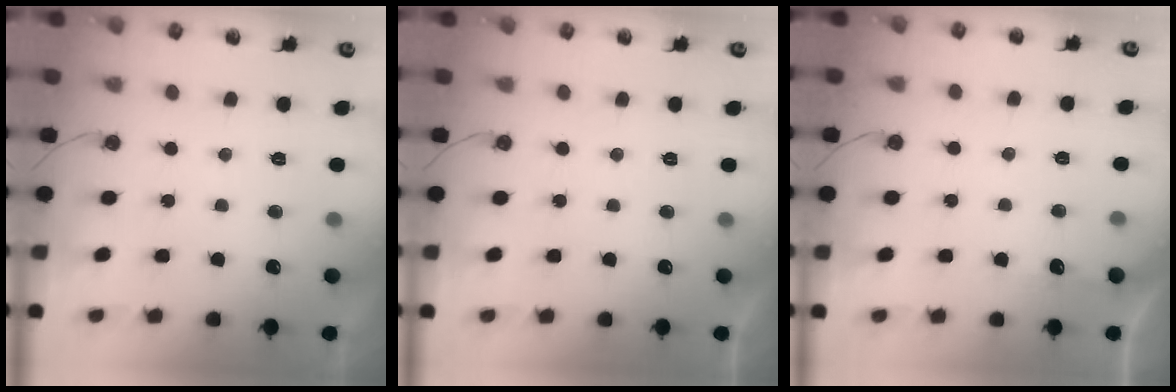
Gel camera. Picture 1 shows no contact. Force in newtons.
{"total": 0.0}
{"total": 3.5, "press": 3.5, "slide": 0.5}